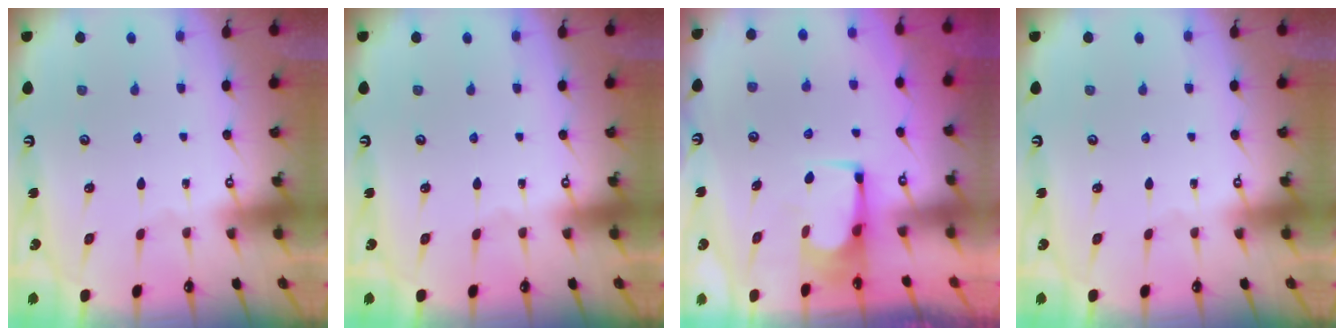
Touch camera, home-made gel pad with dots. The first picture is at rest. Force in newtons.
{"total": 0.0}
{"total": 2.1, "press": 2.1, "slide": 0.2}
{"total": 0.0}